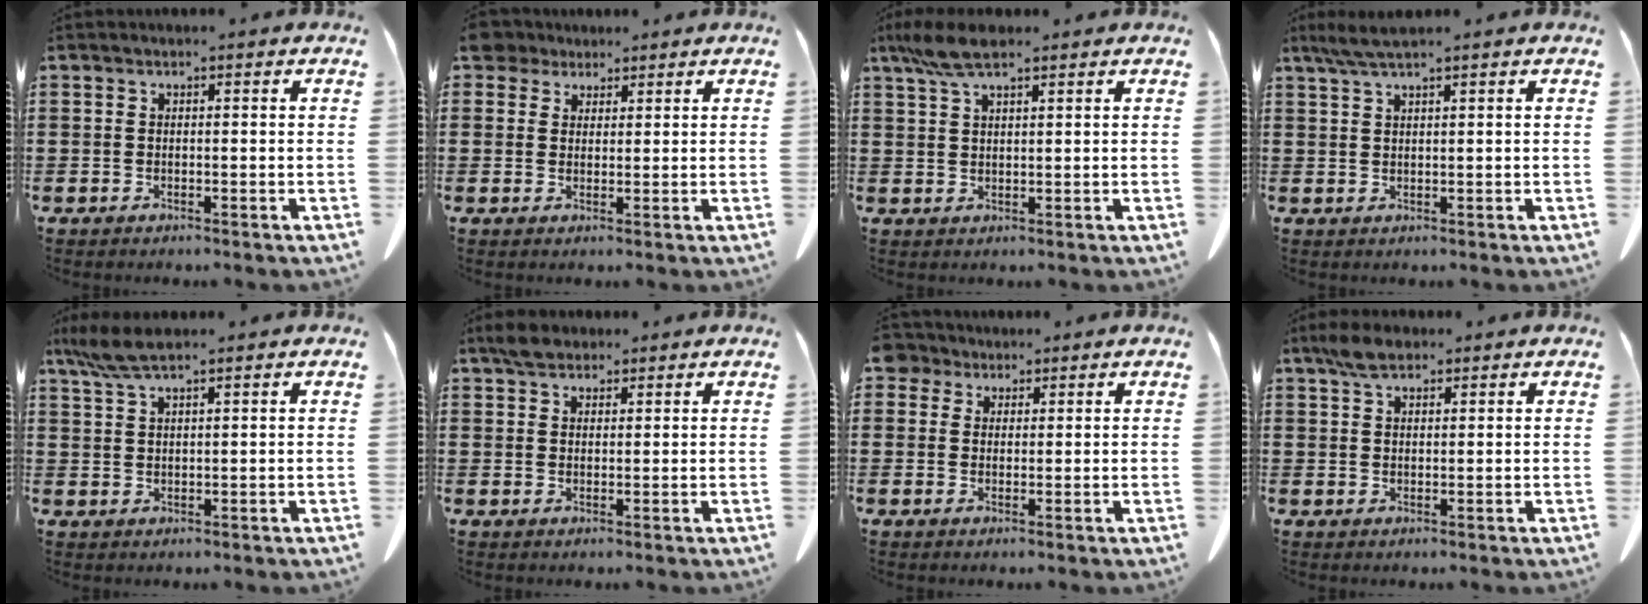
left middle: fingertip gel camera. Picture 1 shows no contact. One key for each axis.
{"total": 3.6, "fx": 2.8, "fy": 2.0, "fz": 0.8, "tx": -0.023, "ty": 0.006, "tz": 0.053}
{"total": 5.5, "fx": 3.6, "fy": 1.4, "fz": 3.8, "tx": -0.085, "ty": 0.000, "tz": 0.067}
{"total": 2.6, "fx": 1.9, "fy": 0.0, "fz": 1.8, "tx": -0.038, "ty": -0.001, "tz": 0.037}
{"total": 4.7, "fx": 3.5, "fy": 0.6, "fz": 3.2, "tx": -0.069, "ty": -0.001, "tz": 0.065}
{"total": 3.2, "fx": 2.6, "fy": 1.5, "fz": 1.1, "tx": -0.020, "ty": 0.003, "tz": 0.049}
{"total": 3.2, "fx": 2.4, "fy": 2.0, "fz": 0.8, "tx": -0.018, "ty": 0.006, "tz": 0.045}
{"total": 3.7, "fx": 2.7, "fy": 1.6, "fz": 2.1, "tx": -0.047, "ty": 0.006, "tz": 0.051}